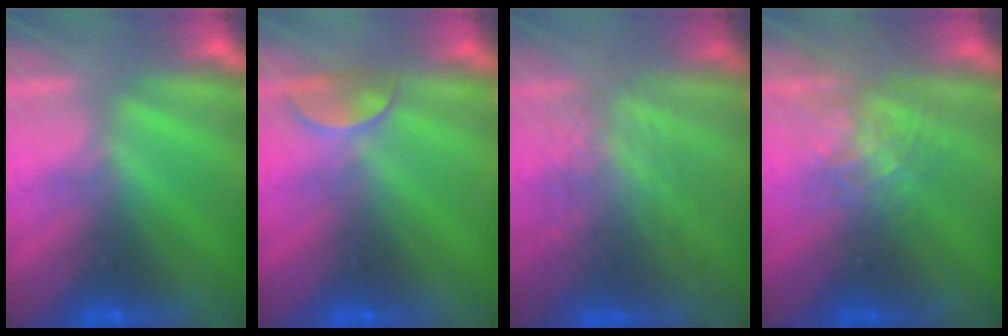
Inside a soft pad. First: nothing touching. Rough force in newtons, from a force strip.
{"total": 2.4}
{"total": 3.2}
{"total": 2.6}